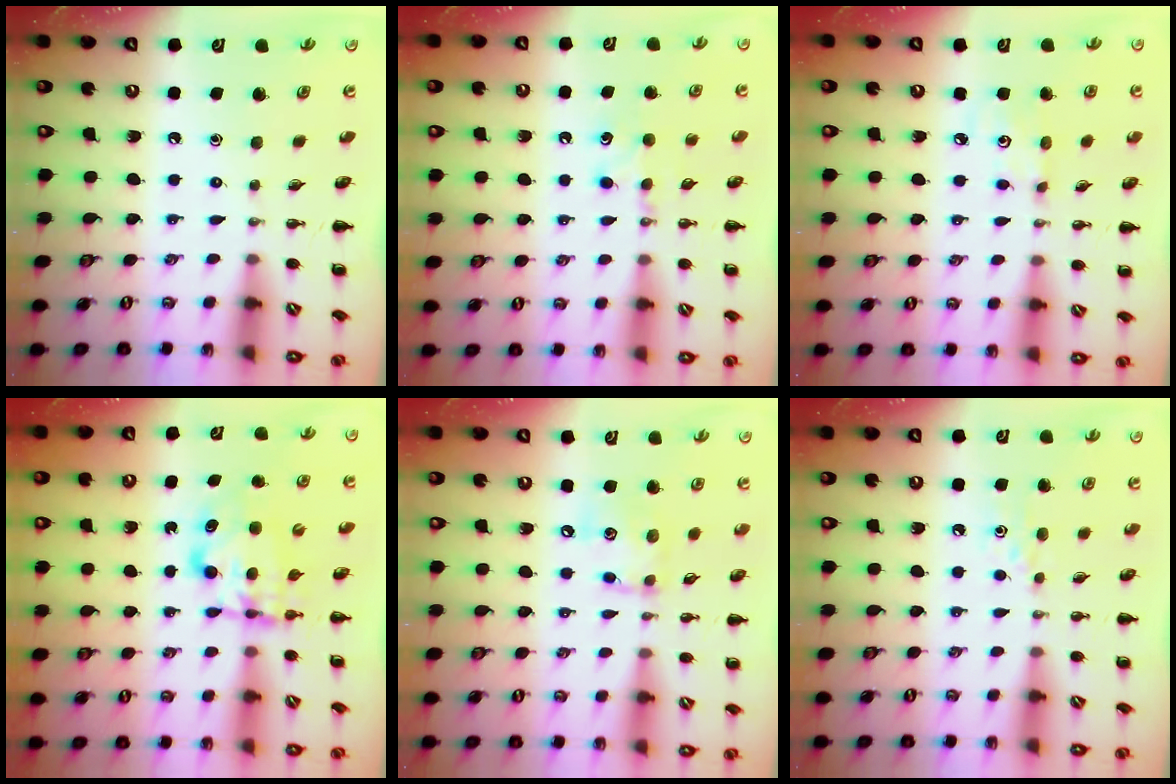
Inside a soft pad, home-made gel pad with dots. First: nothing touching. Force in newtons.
{"total": 5.1, "press": 4.9, "slide": 1.6}
{"total": 3.2, "press": 3.1, "slide": 0.9}
{"total": 6.3, "press": 6.3, "slide": 0.3}
{"total": 9.6, "press": 9.6, "slide": 0.7}
{"total": 3.6, "press": 3.4, "slide": 1.4}